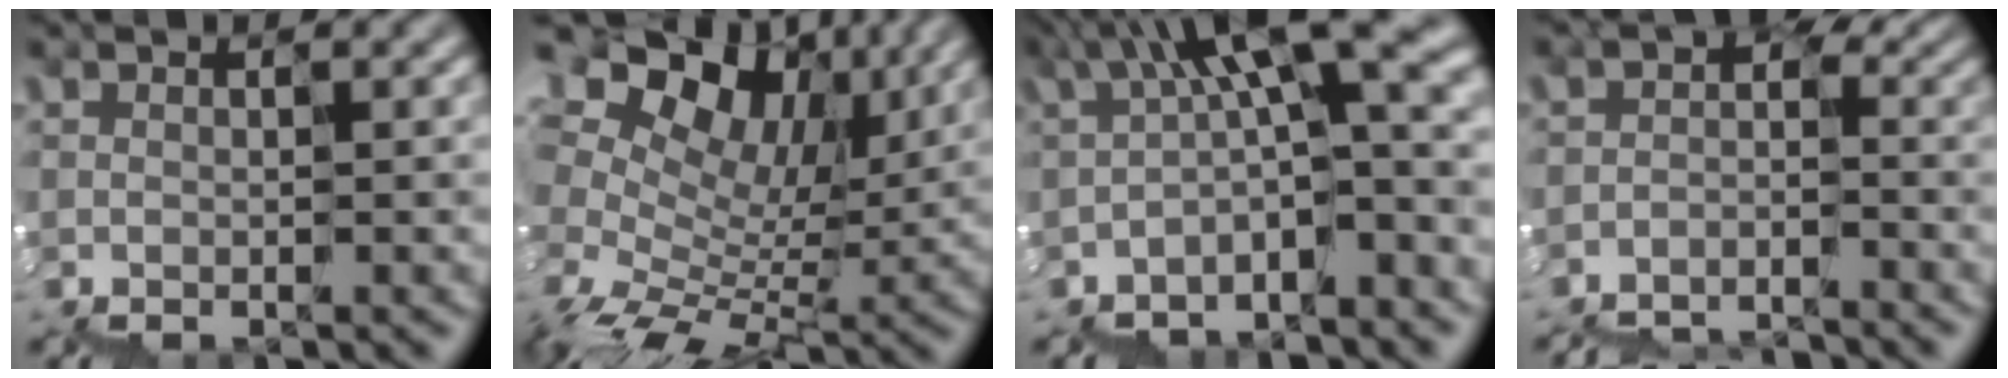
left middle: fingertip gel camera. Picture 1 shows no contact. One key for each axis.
{"total": 11.2, "fx": 5.4, "fy": 6.8, "fz": 7.0, "tx": -0.146, "ty": 0.035, "tz": 0.098}
{"total": 9.7, "fx": 0.0, "fy": 2.5, "fz": 9.4, "tx": -0.141, "ty": 0.039, "tz": -0.003}
{"total": 4.6, "fx": -4.0, "fy": 1.6, "fz": 1.7, "tx": -0.036, "ty": -0.008, "tz": -0.058}